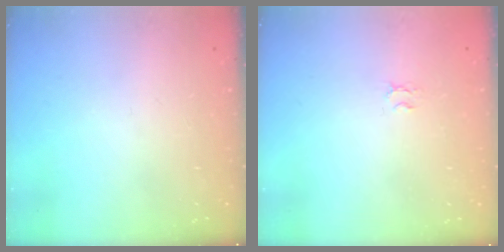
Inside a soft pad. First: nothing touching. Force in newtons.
{"total": 1.9, "press": 1.9, "slide": 0.2}